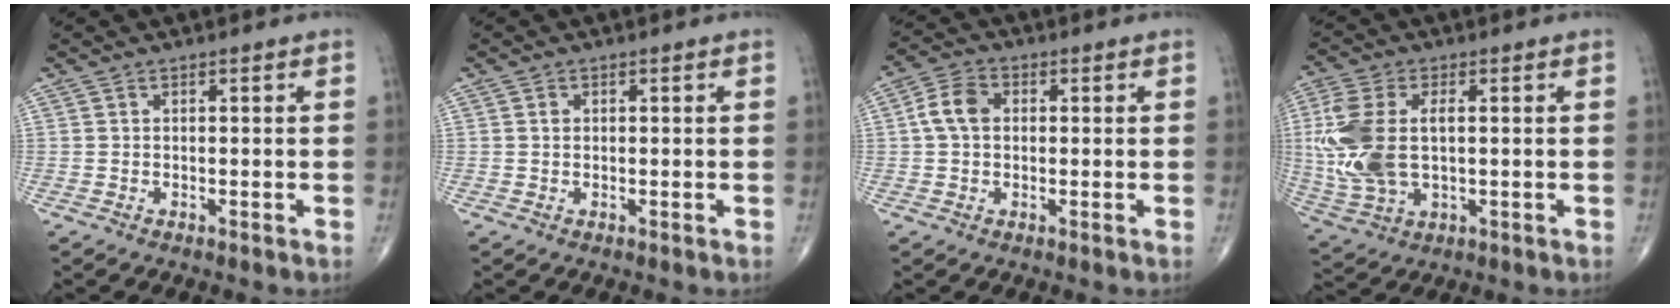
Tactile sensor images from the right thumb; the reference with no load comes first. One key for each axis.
{"total": 1.0, "fx": 0.2, "fy": 0.8, "fz": 0.5, "tx": -0.010, "ty": 0.001, "tz": 0.003}
{"total": 5.9, "fx": 0.6, "fy": 4.3, "fz": 4.0, "tx": -0.076, "ty": 0.016, "tz": 0.004}
{"total": 14.9, "fx": 1.0, "fy": 8.5, "fz": 12.2, "tx": -0.292, "ty": -0.001, "tz": 0.024}